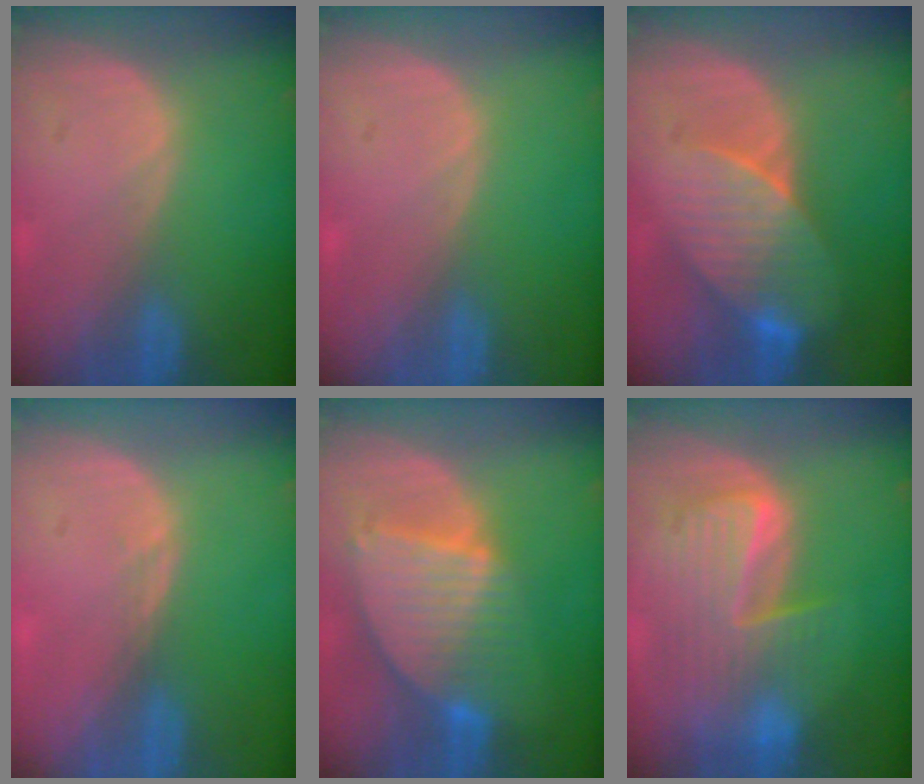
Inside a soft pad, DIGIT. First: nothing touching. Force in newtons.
{"total": 0.0}
{"total": 8.2, "press": 7.9, "slide": 2.2}
{"total": 0.8, "press": 0.6, "slide": 0.6}
{"total": 9.1, "press": 7.8, "slide": 4.7}
{"total": 9.8, "press": 8.4, "slide": 4.9}